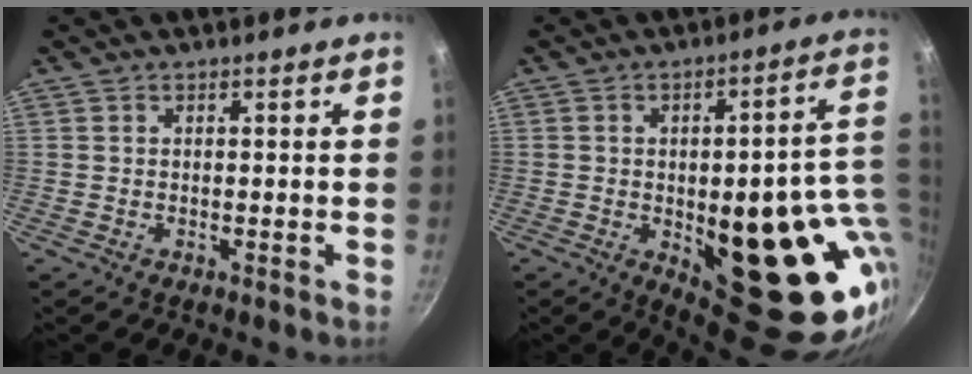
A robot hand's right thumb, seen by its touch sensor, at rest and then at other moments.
{"total": 26.5, "force": [-3.6, 10.9, 23.9], "torque": [-0.245, -0.008, -0.028]}